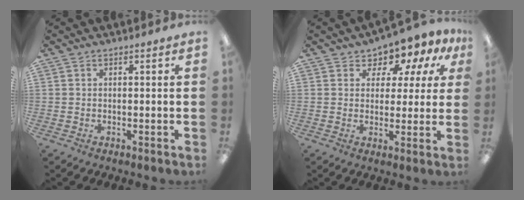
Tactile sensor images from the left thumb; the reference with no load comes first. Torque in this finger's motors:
{"motor_torque": [0.17, 0.30, -0.03, -0.04, 0.06]}